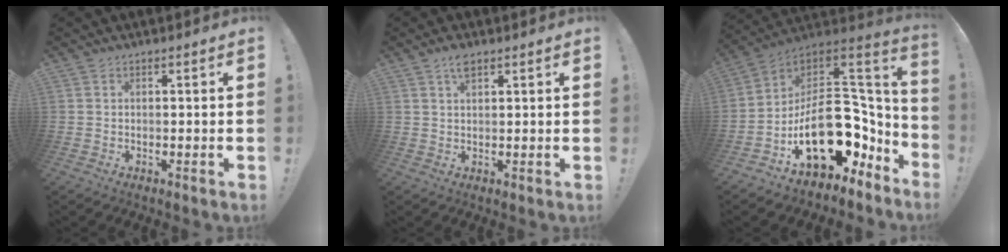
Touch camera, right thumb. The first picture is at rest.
{"total": 3.4, "force": [2.1, 1.3, 2.4], "torque": [-0.042, -0.003, 0.035]}
{"total": 24.6, "force": [-5.0, 16.4, 17.6], "torque": [-0.267, 0.013, -0.046]}